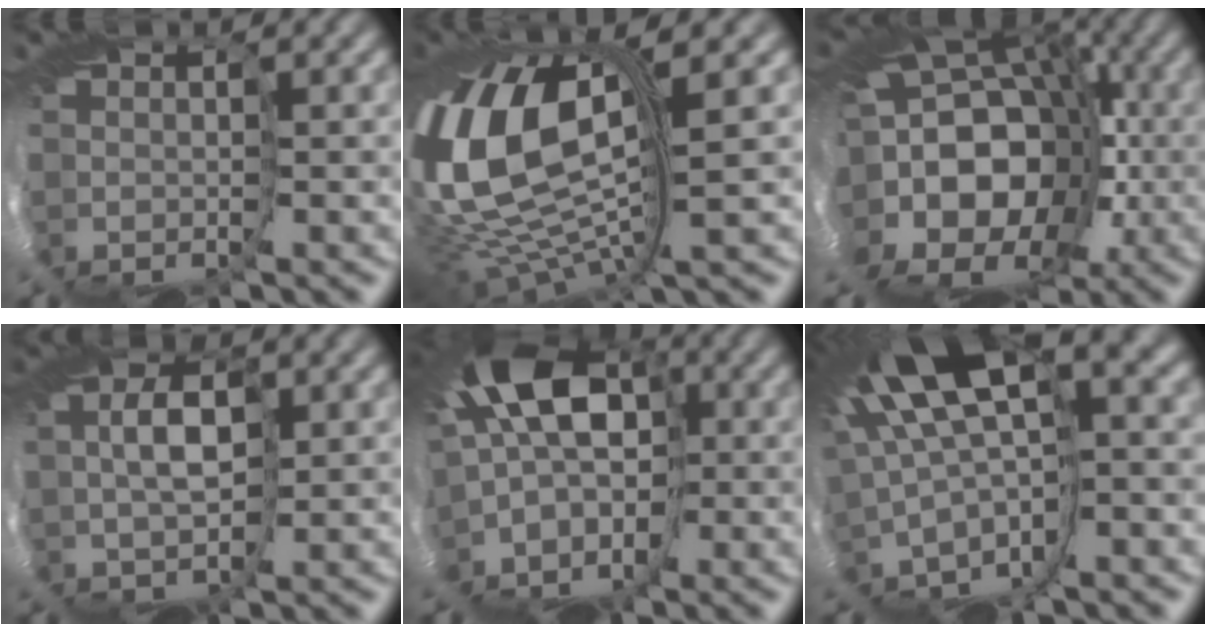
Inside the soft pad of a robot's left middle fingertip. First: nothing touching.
{"total": 10.6, "force": [2.2, 3.4, 9.8], "torque": [-0.269, 0.004, 0.044]}
{"total": 12.7, "force": [-3.7, 9.6, 7.4], "torque": [-0.148, 0.018, -0.083]}
{"total": 1.4, "force": [0.4, -1.0, 0.9], "torque": [-0.037, 0.030, 0.007]}
{"total": 9.3, "force": [0.0, 6.1, 7.1], "torque": [-0.156, 0.010, -0.015]}
{"total": 9.4, "force": [3.2, 2.1, 8.5], "torque": [-0.198, 0.010, 0.083]}